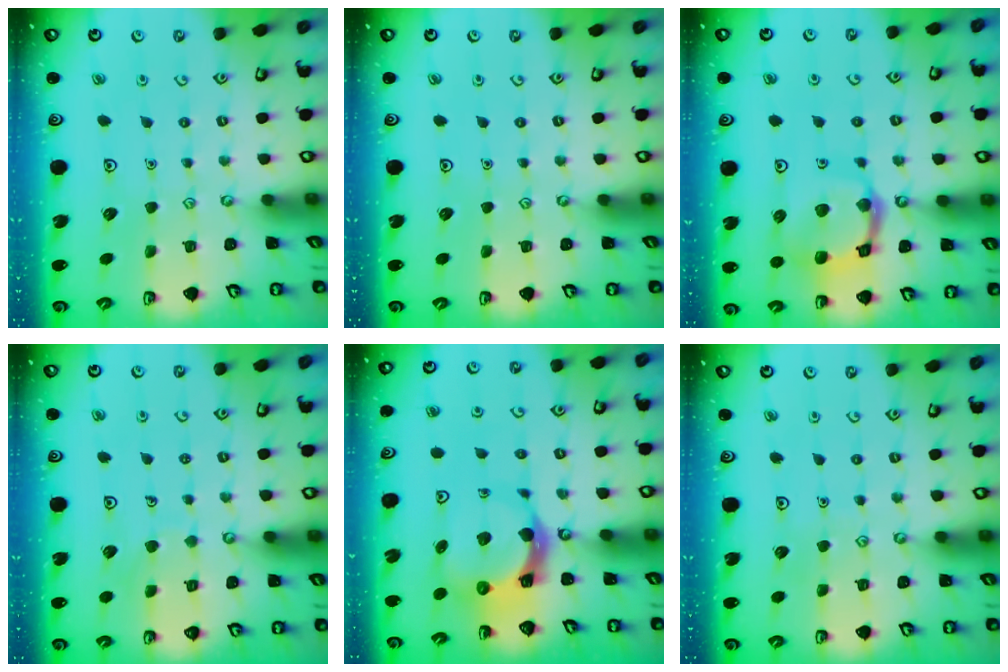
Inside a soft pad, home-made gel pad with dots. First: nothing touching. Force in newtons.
{"total": 0.0}
{"total": 14.1, "press": 14.1, "slide": 1.5}
{"total": 4.8, "press": 4.8, "slide": 0.4}
{"total": 7.4, "press": 7.3, "slide": 1.1}
{"total": 3.7, "press": 3.7, "slide": 0.3}